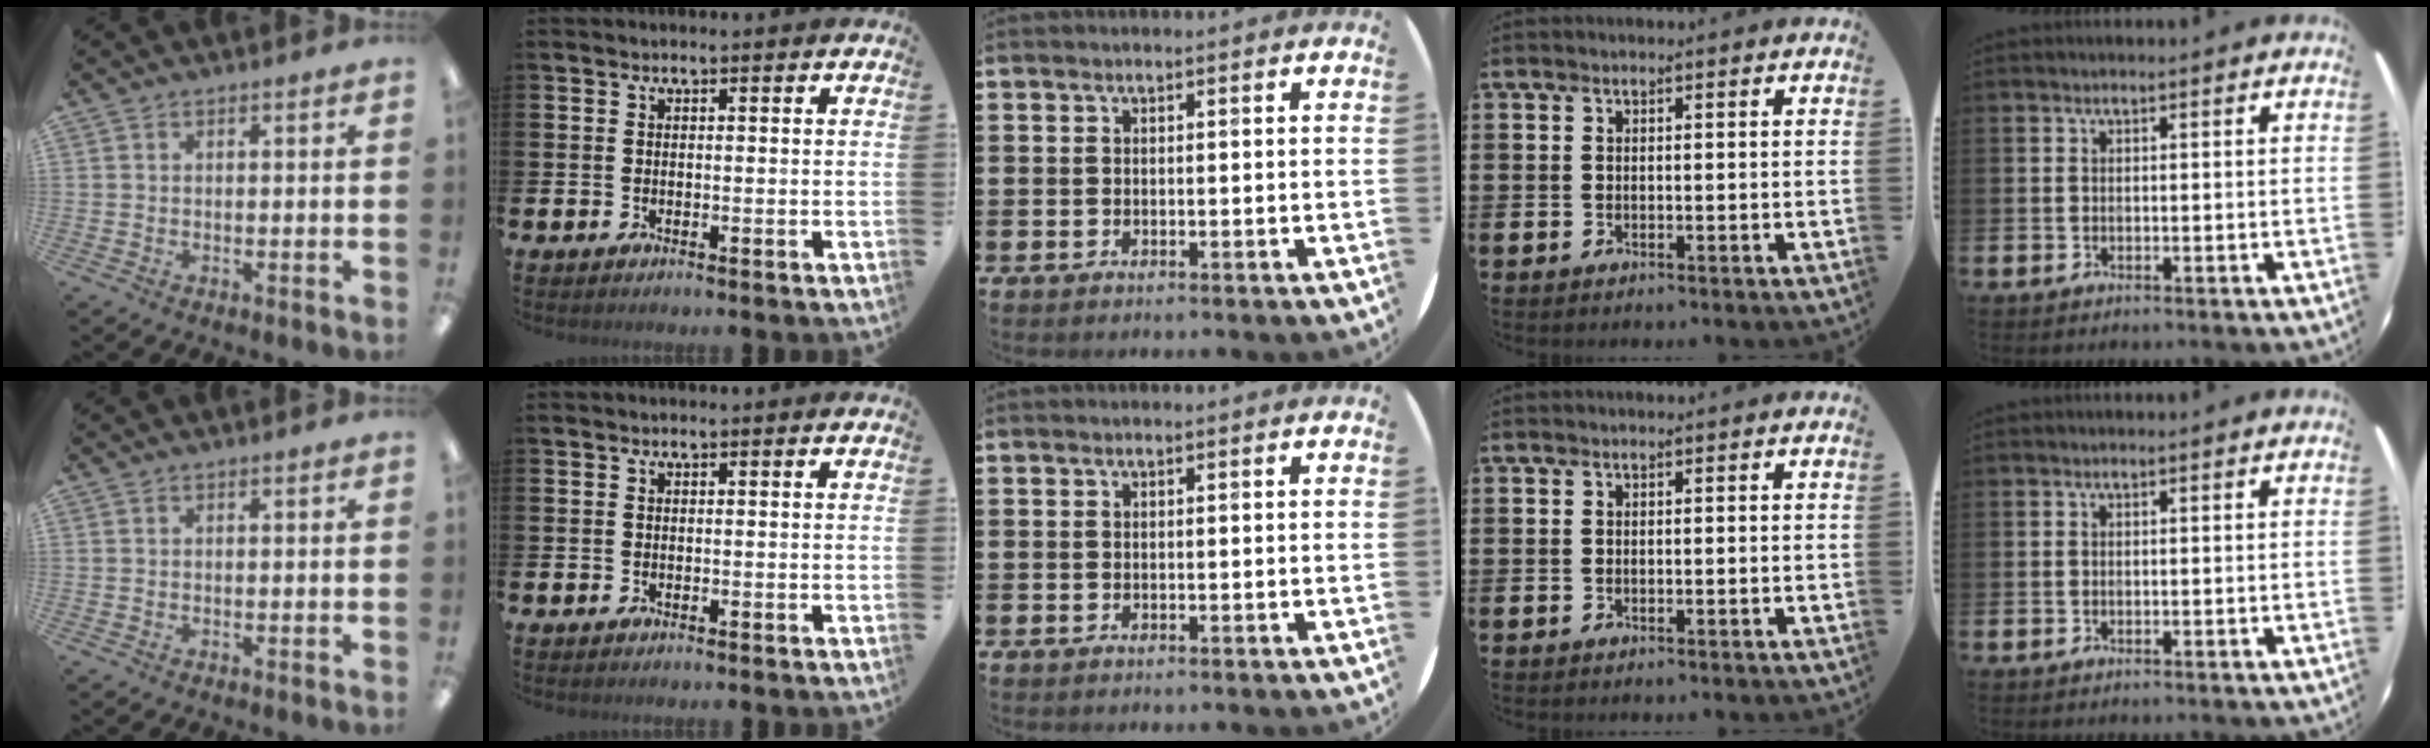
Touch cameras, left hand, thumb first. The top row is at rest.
{}